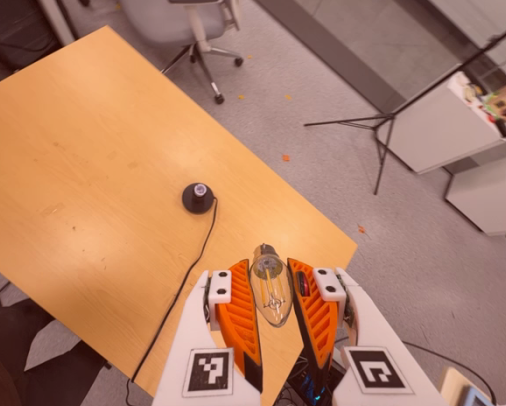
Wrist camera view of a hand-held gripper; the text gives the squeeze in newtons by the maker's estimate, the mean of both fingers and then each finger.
{"total": 14.0, "left": 15.0, "right": 13.1}